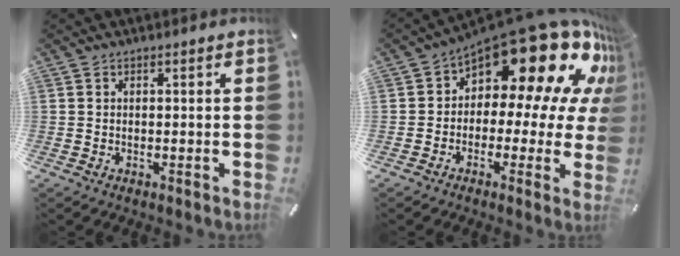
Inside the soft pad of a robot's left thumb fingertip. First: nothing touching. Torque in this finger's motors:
{"motor_torque": [2.04, 2.97, 1.56, -1.21, 0.17]}